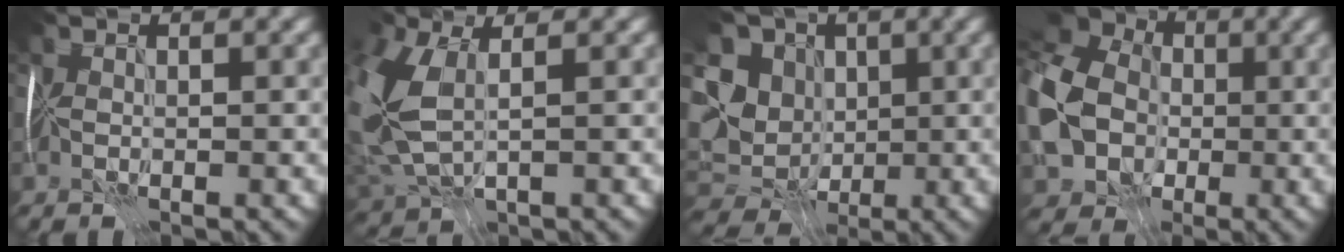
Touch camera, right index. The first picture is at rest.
{"total": 8.9, "force": [0.0, 5.0, 7.3], "torque": [-0.207, -0.012, 0.005]}
{"total": 11.5, "force": [0.4, 9.7, 6.2], "torque": [-0.136, -0.004, 0.000]}
{"total": 11.0, "force": [-1.4, 8.9, 6.3], "torque": [-0.141, -0.012, -0.030]}